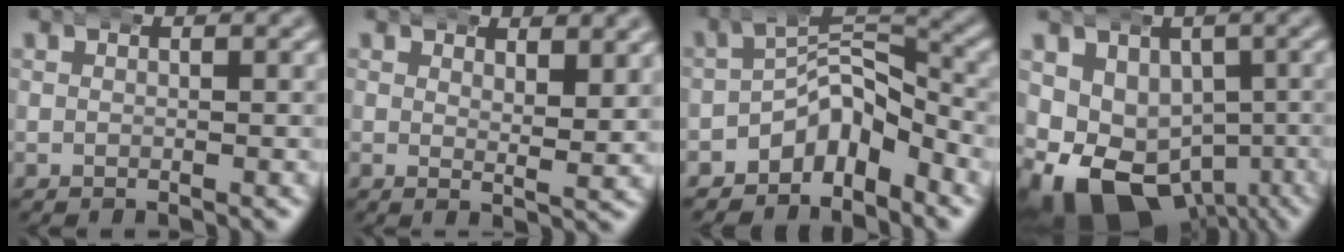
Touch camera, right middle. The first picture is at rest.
{"total": 2.6, "force": [2.5, -0.1, 1.0], "torque": [-0.009, -0.006, 0.037]}
{"total": 6.7, "force": [-2.6, 4.2, 4.5], "torque": [-0.050, 0.002, -0.052]}
{"total": 14.6, "force": [-5.7, 11.5, 6.8], "torque": [-0.154, -0.080, -0.075]}